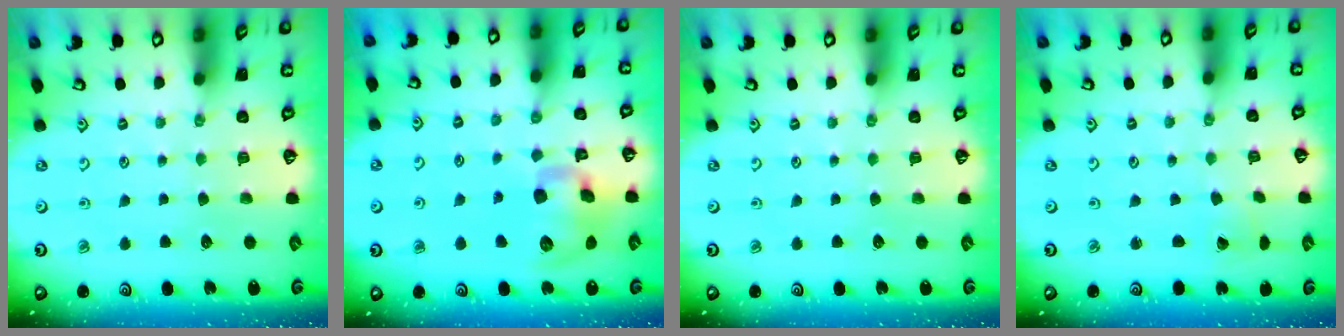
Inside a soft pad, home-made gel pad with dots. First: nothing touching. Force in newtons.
{"total": 12.2, "press": 12.0, "slide": 2.1}
{"total": 0.0}
{"total": 1.0, "press": 1.0, "slide": 0.1}